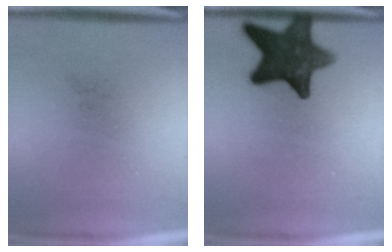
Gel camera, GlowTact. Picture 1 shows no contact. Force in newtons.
{"total": 12.7}